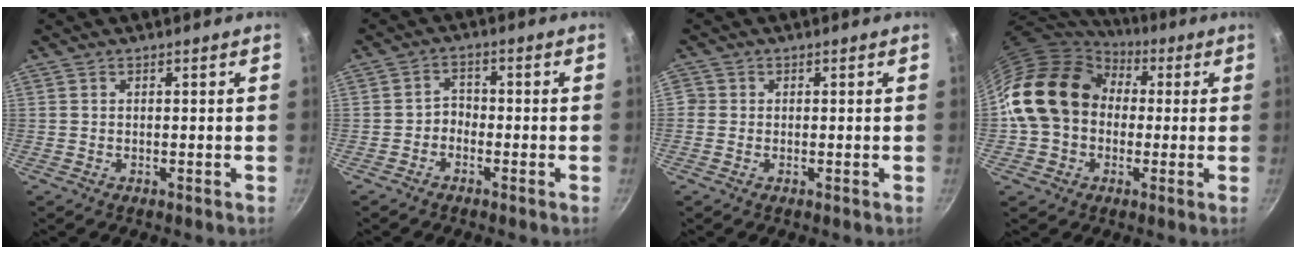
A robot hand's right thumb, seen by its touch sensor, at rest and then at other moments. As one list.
[{"total": 2.5, "force": [-1.5, 1.7, 1.0], "torque": [-0.005, 0.023, -0.032]}, {"total": 1.2, "force": [-0.3, 1.2, 0.2], "torque": [0.001, 0.004, -0.009]}, {"total": 18.5, "force": [2.1, 14.7, 11.1], "torque": [-0.182, 0.043, 0.030]}]